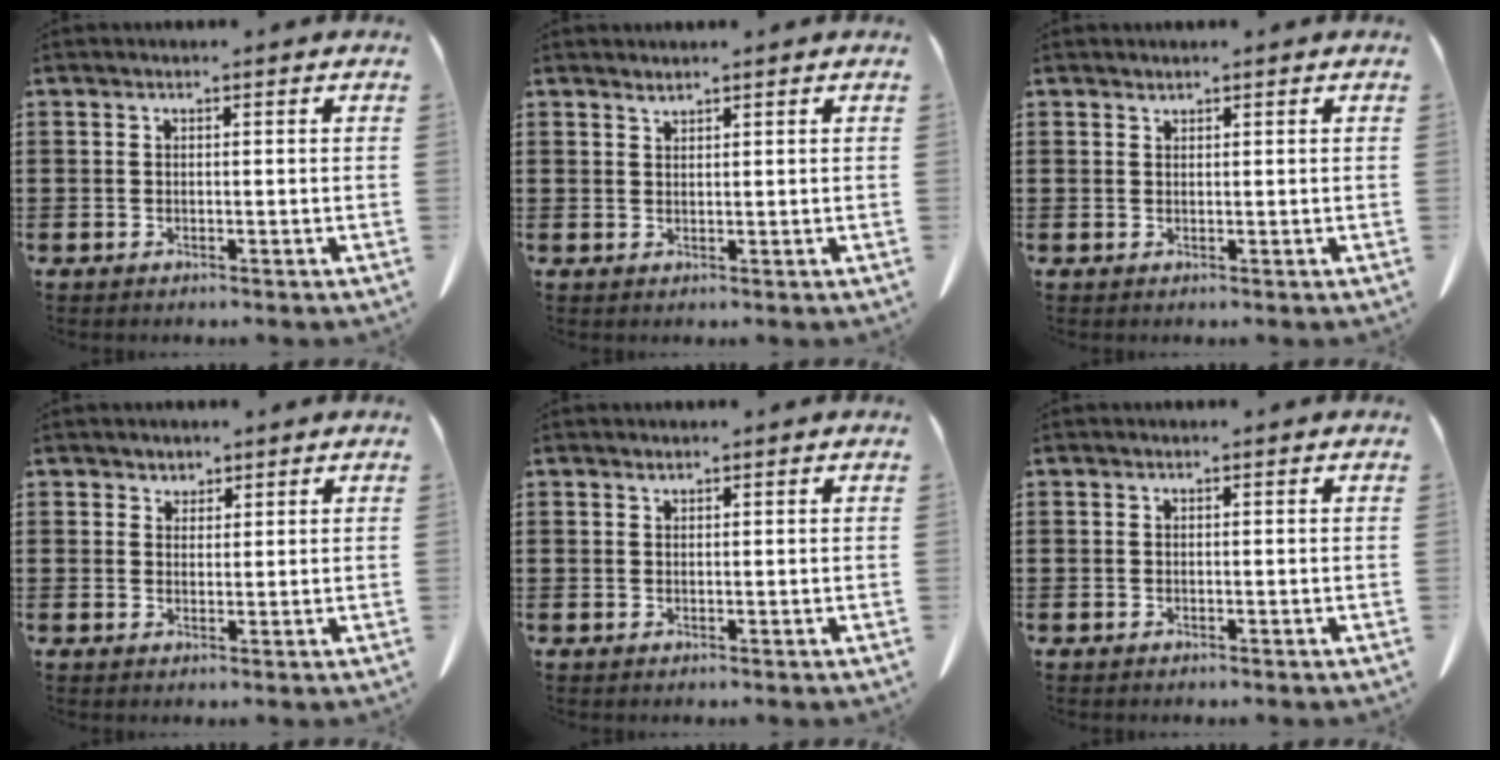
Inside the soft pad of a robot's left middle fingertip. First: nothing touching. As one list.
[{"total": 1.2, "force": [1.1, -0.1, 0.2], "torque": [-0.007, -0.006, 0.024]}, {"total": 0.8, "force": [0.8, 0.0, 0.0], "torque": [-0.004, -0.003, 0.018]}, {"total": 2.0, "force": [1.7, 0.9, 0.0], "torque": [-0.006, 0.003, 0.035]}, {"total": 0.6, "force": [0.5, 0.0, 0.2], "torque": [-0.006, -0.003, 0.012]}, {"total": 0.0}]